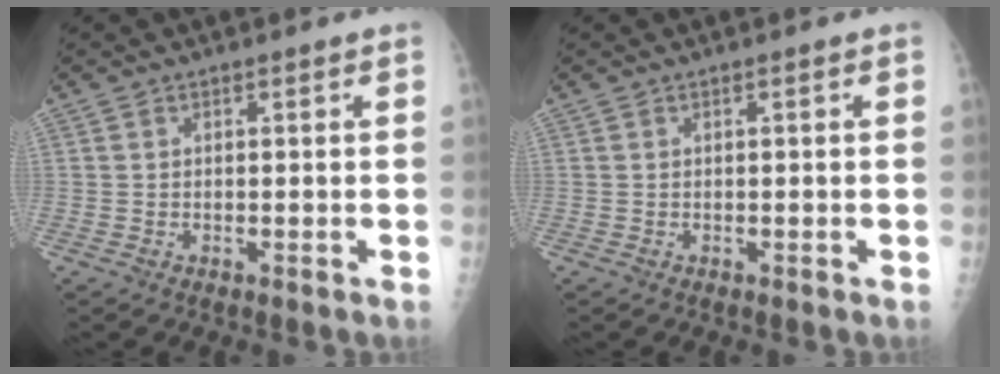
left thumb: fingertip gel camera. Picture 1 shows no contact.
{"total": 0.5, "force": [0.1, 0.1, 0.5], "torque": [-0.010, 0.000, 0.003]}